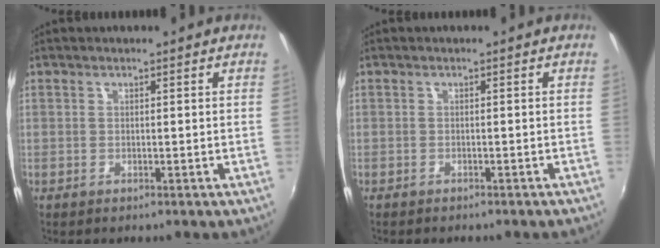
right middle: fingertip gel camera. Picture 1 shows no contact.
{"total": 1.6, "force": [-1.5, 0.3, 0.6], "torque": [-0.018, -0.008, -0.021]}